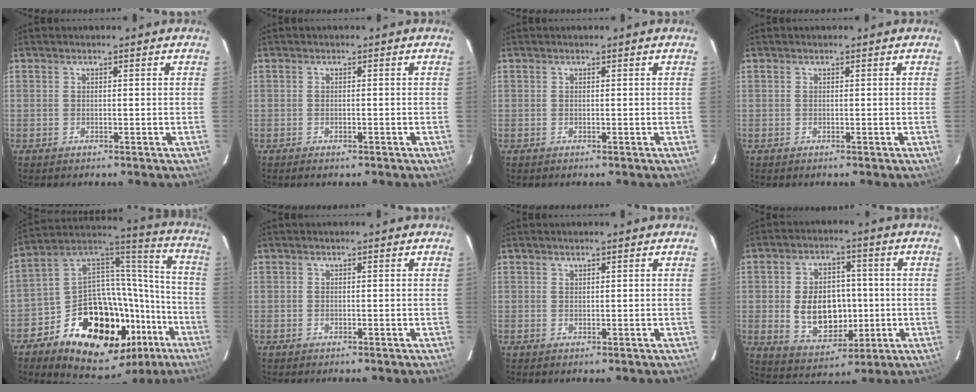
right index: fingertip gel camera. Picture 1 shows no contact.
{"total": 1.0, "force": [-0.8, 0.3, 0.6], "torque": [-0.010, -0.002, -0.013]}
{"total": 0.0}
{"total": 0.0}
{"total": 27.7, "force": [-14.3, 18.4, 15.0], "torque": [-0.258, 0.076, -0.197]}
{"total": 0.0}
{"total": 0.5, "force": [0.5, 0.2, 0.0], "torque": [0.000, 0.001, 0.010]}
{"total": 11.9, "force": [-0.8, 8.5, 8.3], "torque": [-0.168, 0.005, 0.008]}